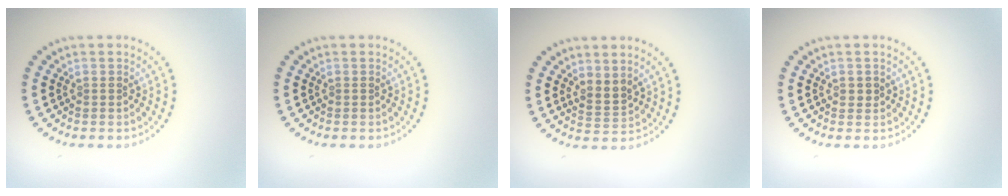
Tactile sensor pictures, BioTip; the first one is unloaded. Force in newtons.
{"total": 0.0}
{"total": 2.0, "press": 1.5, "slide": 1.3}
{"total": 0.9, "press": 0.9, "slide": 0.1}